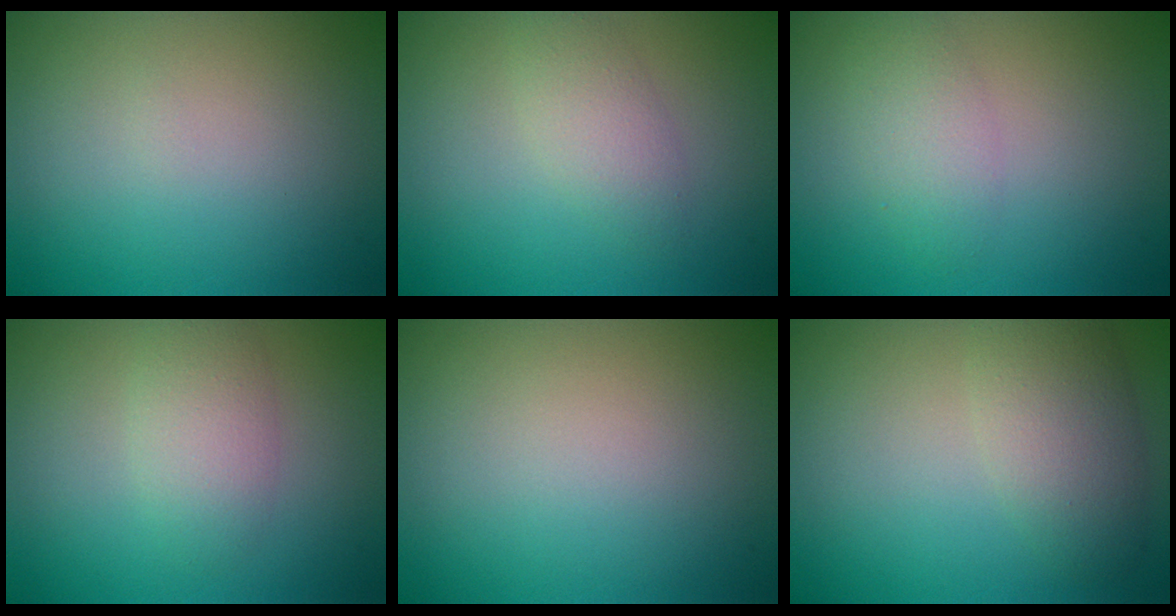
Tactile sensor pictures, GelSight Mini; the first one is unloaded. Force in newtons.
{"total": 2.1, "press": 2.1, "slide": 0.1}
{"total": 2.3, "press": 2.3, "slide": 0.1}
{"total": 2.7, "press": 2.7, "slide": 0.1}
{"total": 0.0}
{"total": 3.7, "press": 3.7, "slide": 0.2}